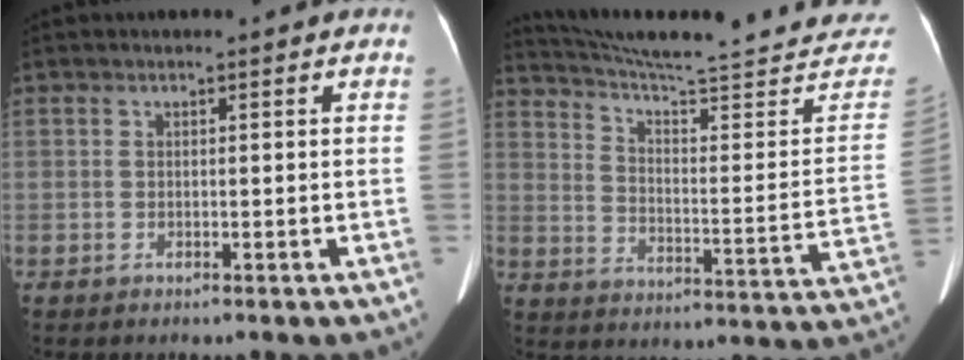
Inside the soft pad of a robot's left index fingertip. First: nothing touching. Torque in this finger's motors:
{"motor_torque": [0.39, -1.56, -0.01, 0.04]}